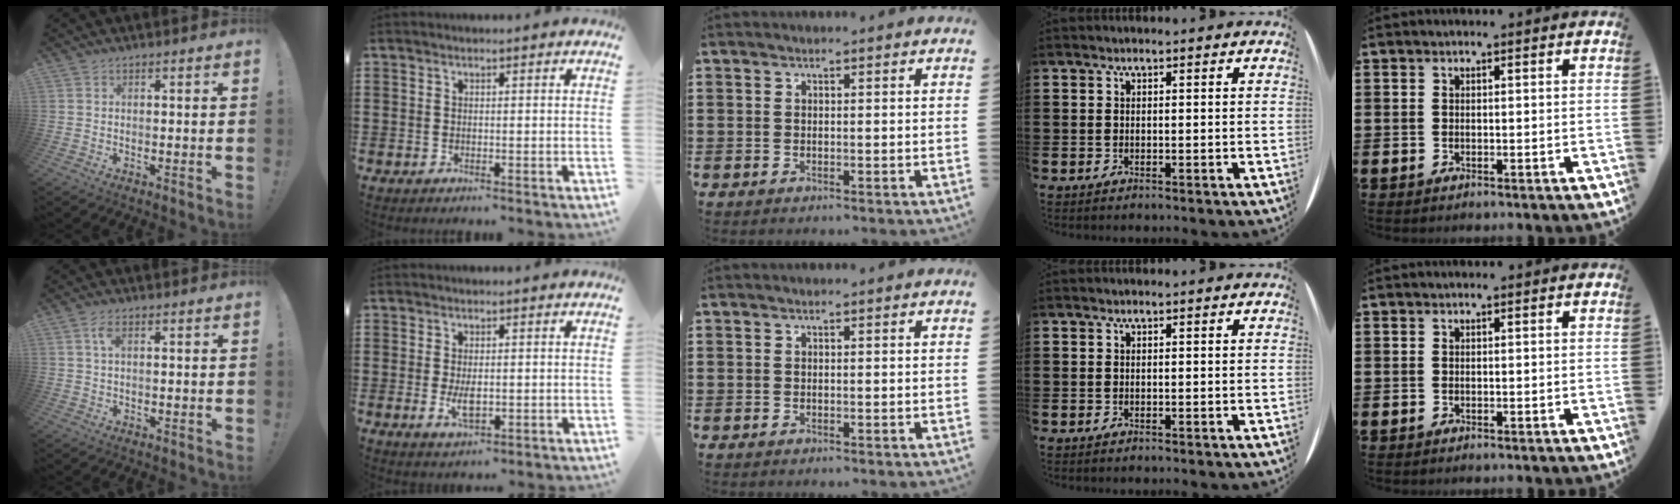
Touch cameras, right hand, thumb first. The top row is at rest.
{"thumb": {"total": 3.1, "force": [1.1, 1.9, 2.3], "torque": [-0.032, 0.000, 0.016]}, "index": {"total": 3.4, "force": [-0.2, 1.7, 3.0], "torque": [-0.064, -0.002, -0.005]}}